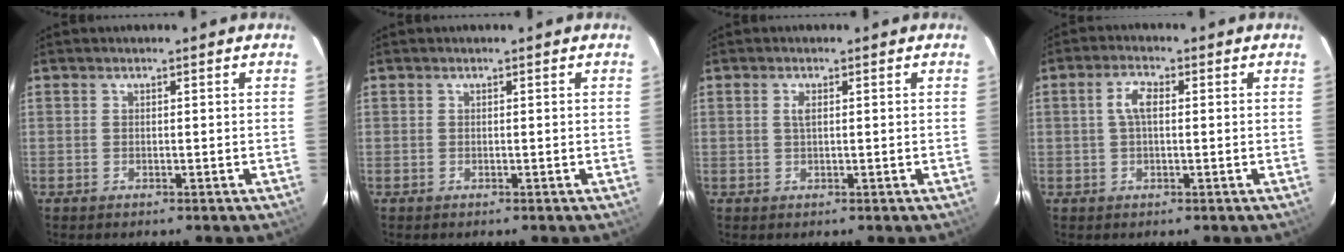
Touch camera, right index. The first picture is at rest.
{"total": 0.0}
{"total": 1.3, "force": [0.3, 0.5, 1.2], "torque": [-0.024, 0.002, 0.005]}
{"total": 3.7, "force": [0.4, 1.6, 3.3], "torque": [-0.069, 0.010, 0.008]}